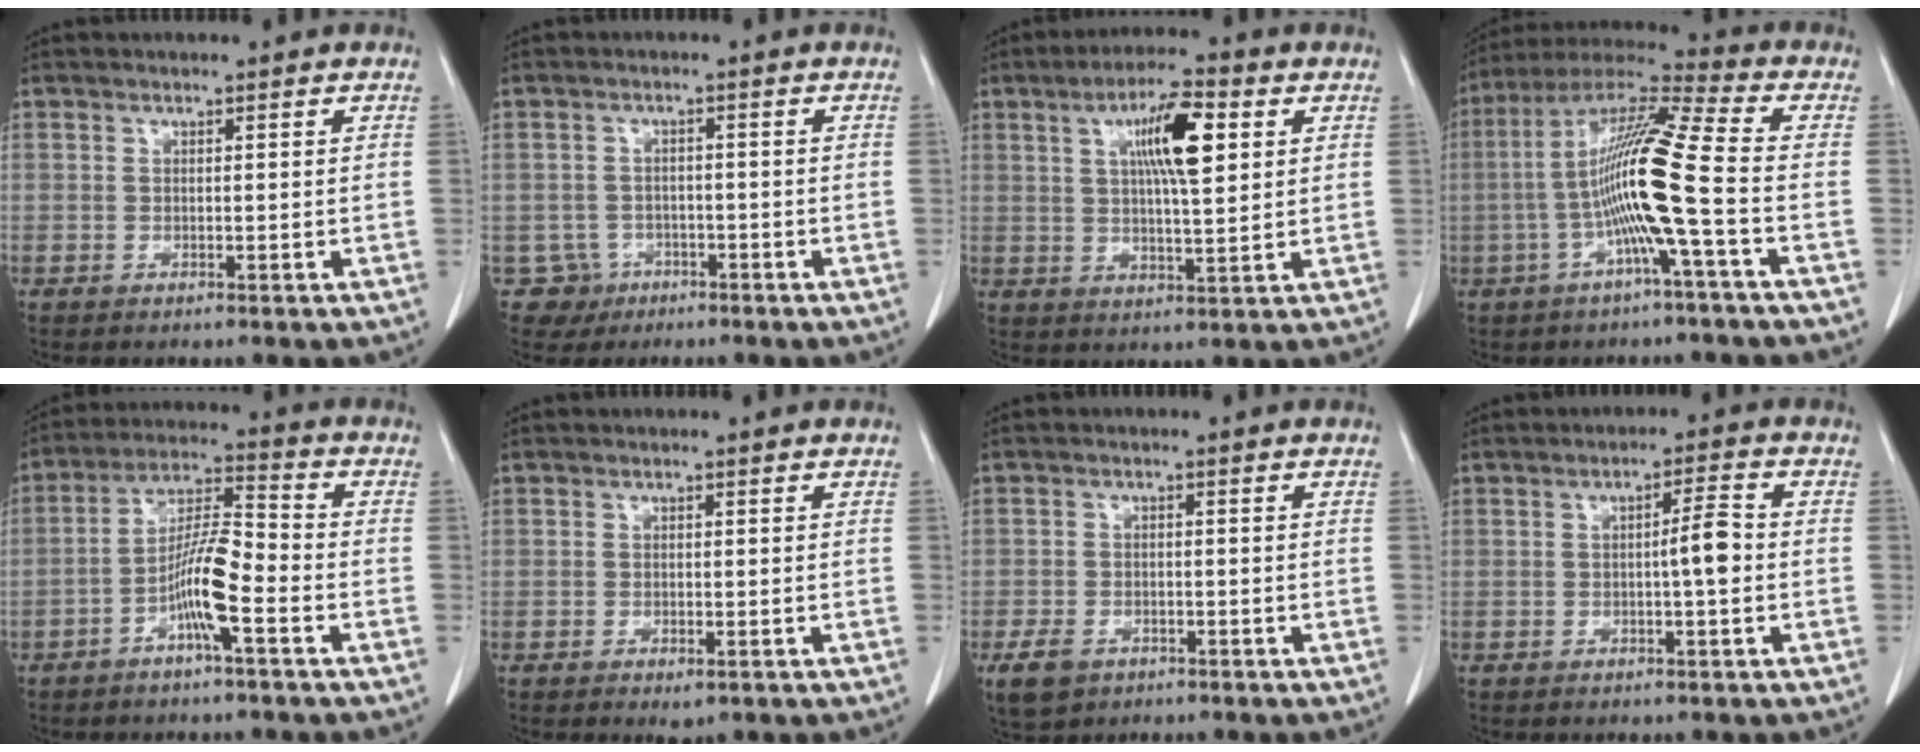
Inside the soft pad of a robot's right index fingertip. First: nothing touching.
{"total": 3.9, "force": [-1.7, 3.5, -0.6], "torque": [0.013, 0.014, -0.023]}
{"total": 9.9, "force": [3.2, 1.8, 9.1], "torque": [-0.157, 0.010, 0.054]}
{"total": 14.4, "force": [-2.7, -0.9, 14.1], "torque": [-0.269, 0.011, -0.064]}
{"total": 8.8, "force": [-3.6, 0.8, 8.0], "torque": [-0.158, 0.013, -0.069]}
{"total": 1.5, "force": [-0.7, 0.7, 1.1], "torque": [-0.016, -0.002, -0.001]}
{"total": 4.5, "force": [-2.6, 3.1, 2.0], "torque": [-0.043, -0.002, -0.035]}
{"total": 3.9, "force": [-0.5, 0.2, 3.9], "torque": [-0.059, 0.004, -0.010]}